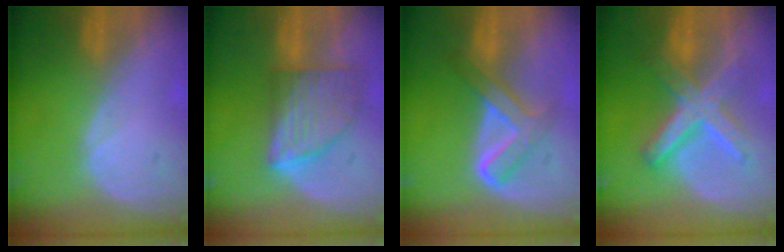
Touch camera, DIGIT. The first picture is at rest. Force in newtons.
{"total": 8.0, "press": 7.3, "slide": 3.2}
{"total": 5.7, "press": 5.7, "slide": 0.3}
{"total": 8.2, "press": 8.2, "slide": 0.7}